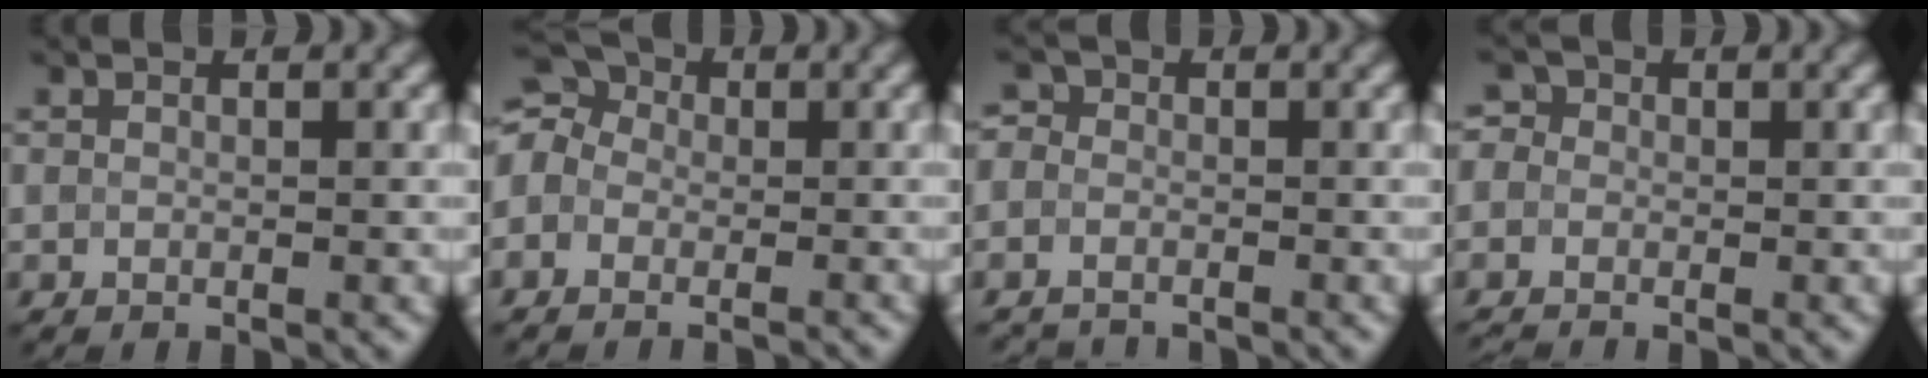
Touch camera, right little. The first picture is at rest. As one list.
[{"total": 6.6, "force": [-2.0, 5.6, 2.8], "torque": [-0.045, 0.025, -0.070]}, {"total": 3.3, "force": [-1.6, 2.8, 0.6], "torque": [0.011, 0.019, -0.049]}, {"total": 3.3, "force": [-0.5, 3.0, 1.3], "torque": [-0.024, 0.022, -0.039]}]